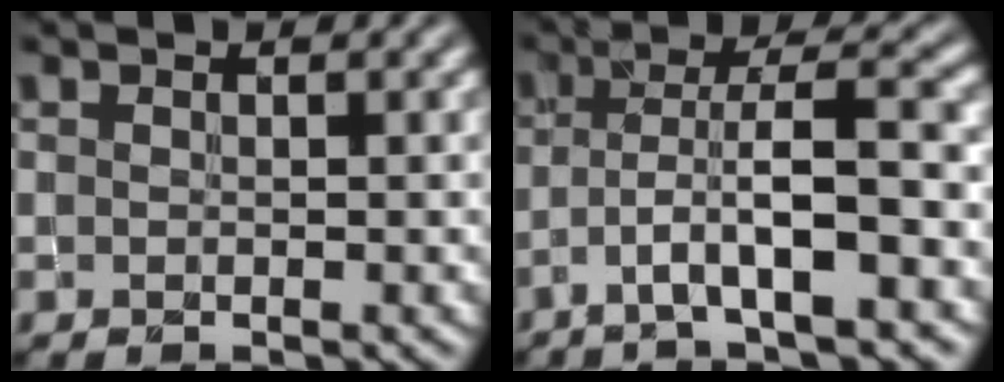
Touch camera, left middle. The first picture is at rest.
{"total": 6.6, "force": [-2.5, 1.1, 6.1], "torque": [-0.106, 0.013, -0.049]}